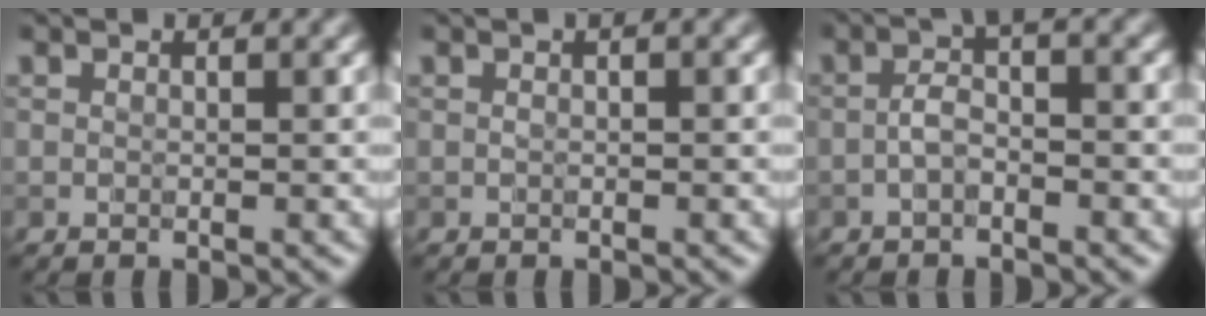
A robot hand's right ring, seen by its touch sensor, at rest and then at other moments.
{"total": 0.6, "force": [-0.1, 0.1, 0.5], "torque": [-0.010, 0.002, -0.004]}
{"total": 1.8, "force": [-0.7, 0.5, 1.6], "torque": [-0.032, 0.007, -0.019]}